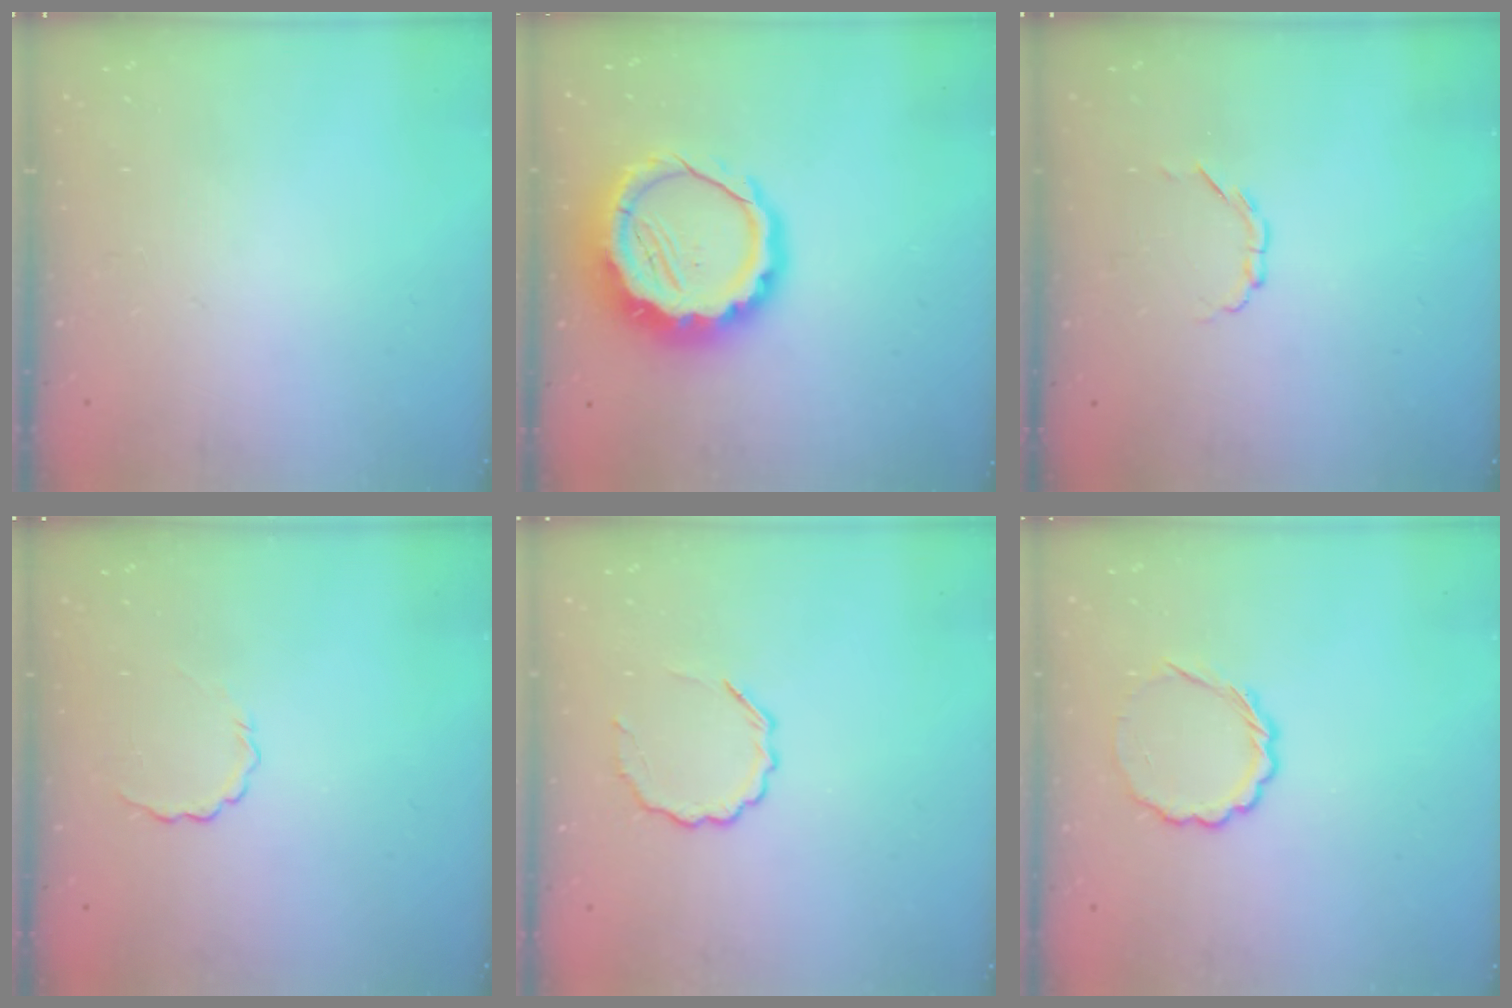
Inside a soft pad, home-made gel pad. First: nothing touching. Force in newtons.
{"total": 13.6, "press": 13.2, "slide": 3.2}
{"total": 2.3, "press": 2.2, "slide": 0.8}
{"total": 3.0, "press": 2.8, "slide": 0.9}
{"total": 7.2, "press": 7.1, "slide": 1.5}
{"total": 5.9, "press": 5.8, "slide": 1.4}